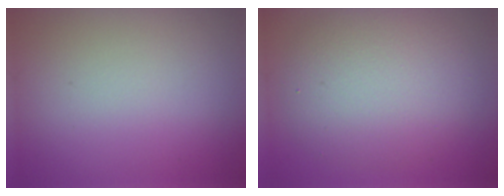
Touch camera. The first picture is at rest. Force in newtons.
{"total": 5.9, "press": 5.8, "slide": 0.7}